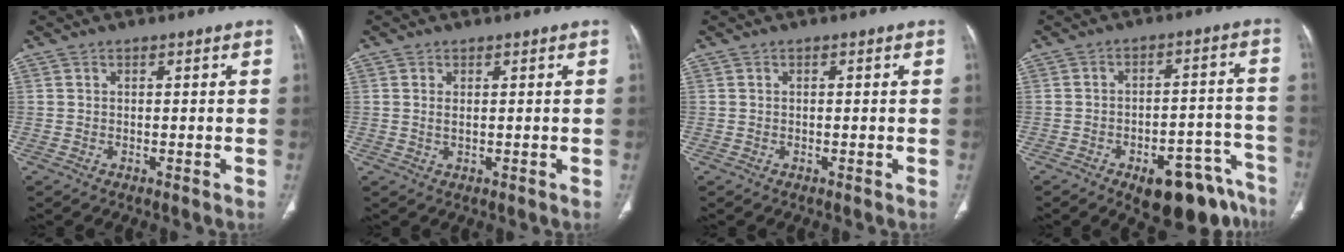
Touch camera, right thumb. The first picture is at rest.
{"total": 0.9, "force": [0.2, 0.4, 0.7], "torque": [-0.018, 0.002, 0.007]}
{"total": 0.0}
{"total": 19.8, "force": [-12.6, 8.4, 12.7], "torque": [-0.073, 0.098, -0.165]}